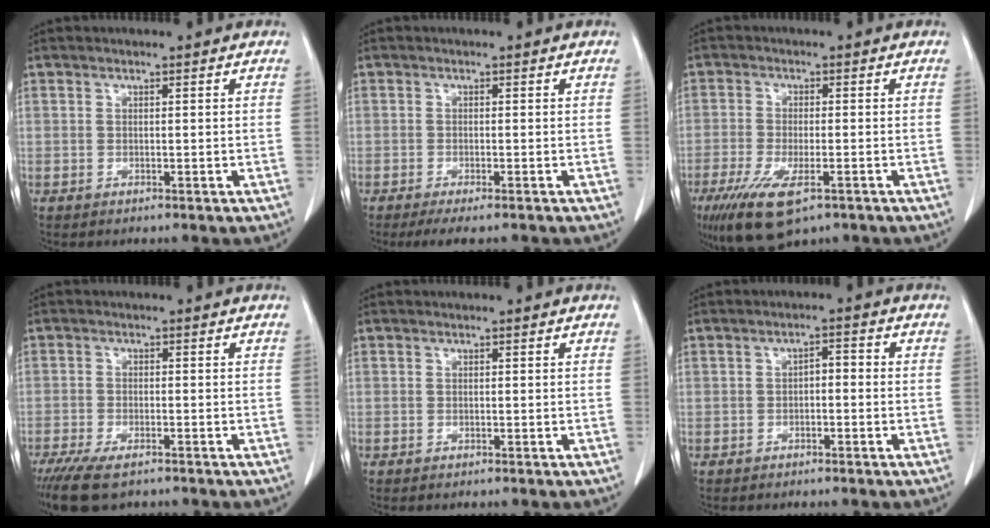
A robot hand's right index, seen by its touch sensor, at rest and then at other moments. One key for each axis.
{"total": 4.5, "fx": -3.6, "fy": 0.5, "fz": 2.6, "tx": -0.033, "ty": -0.008, "tz": -0.054}
{"total": 10.2, "fx": -6.0, "fy": 3.2, "fz": 7.7, "tx": -0.140, "ty": -0.024, "tz": -0.095}
{"total": 7.7, "fx": -5.9, "fy": 2.3, "fz": 4.5, "tx": -0.076, "ty": -0.016, "tz": -0.094}
{"total": 0.0}
{"total": 2.1, "fx": -0.4, "fy": 1.0, "fz": 1.8, "tx": -0.026, "ty": 0.010, "tz": -0.007}